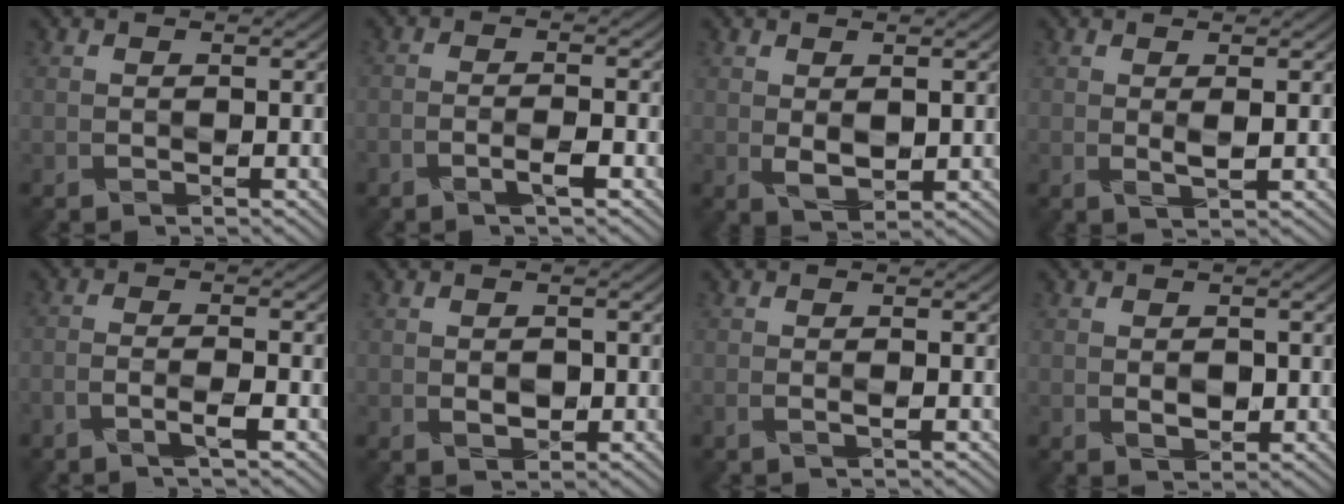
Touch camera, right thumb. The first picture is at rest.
{"total": 2.3, "force": [-1.6, 0.3, 1.6], "torque": [-0.024, 0.008, -0.039]}
{"total": 2.2, "force": [0.7, 1.3, 1.7], "torque": [-0.038, -0.005, 0.022]}
{"total": 1.3, "force": [0.6, 0.2, 1.2], "torque": [-0.026, -0.002, 0.014]}
{"total": 2.7, "force": [-1.8, 0.3, 1.9], "torque": [-0.028, 0.008, -0.048]}
{"total": 1.3, "force": [0.0, 1.1, 0.7], "torque": [-0.012, -0.006, 0.007]}
{"total": 0.8, "force": [-0.1, 0.2, 0.8], "torque": [-0.014, 0.000, -0.006]}
{"total": 1.5, "force": [0.1, 1.2, 1.0], "torque": [-0.019, -0.008, 0.009]}